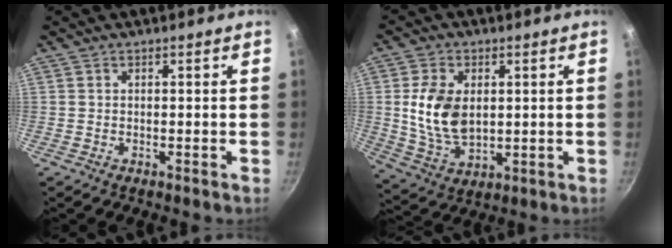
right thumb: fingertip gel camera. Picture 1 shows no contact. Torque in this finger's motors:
{"motor_torque": [0.52, 0.41, 0.90, -0.37, 0.04]}